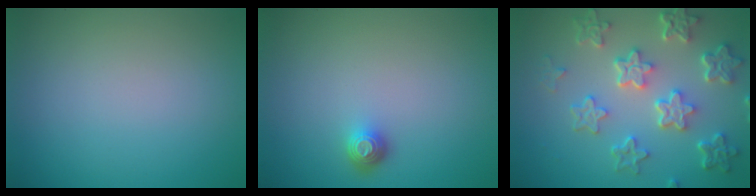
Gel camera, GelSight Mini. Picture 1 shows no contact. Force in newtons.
{"total": 1.4, "press": 1.1, "slide": 0.9}
{"total": 6.3, "press": 4.8, "slide": 4.2}